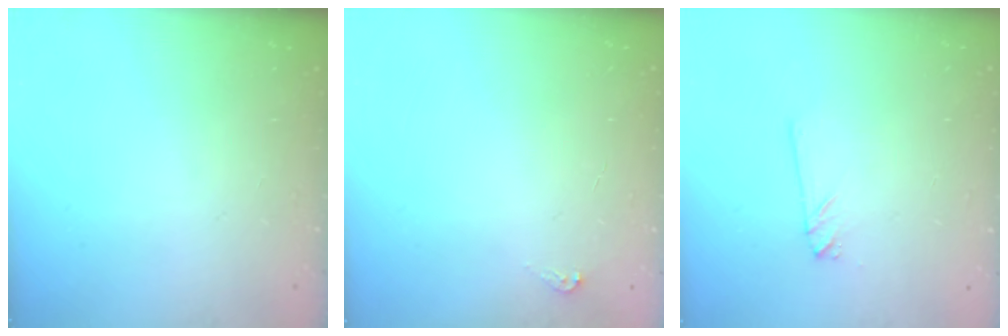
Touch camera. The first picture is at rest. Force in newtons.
{"total": 3.4, "press": 3.4, "slide": 0.3}
{"total": 1.2, "press": 1.2, "slide": 0.1}